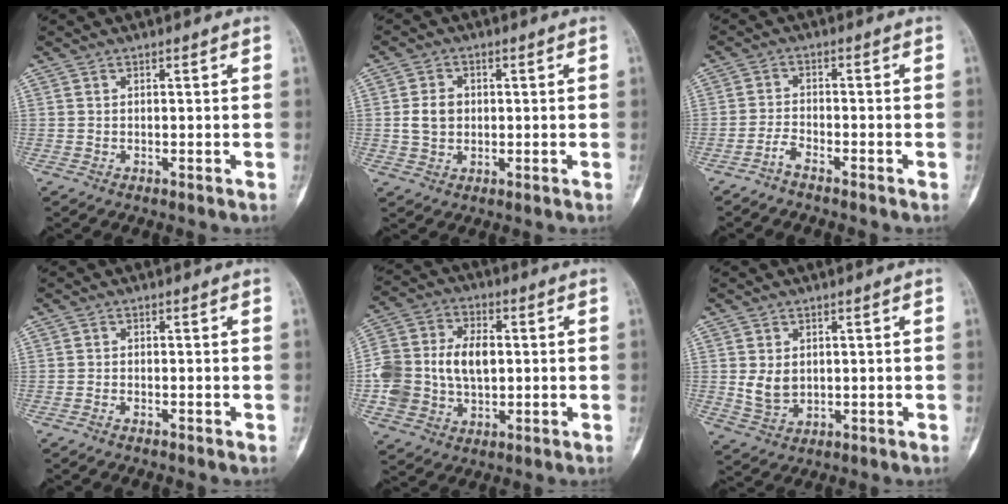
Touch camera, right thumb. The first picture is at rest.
{"total": 4.7, "force": [0.2, 3.8, 2.8], "torque": [-0.043, 0.005, 0.005]}
{"total": 2.6, "force": [-2.2, 0.6, 1.2], "torque": [-0.031, 0.016, -0.046]}
{"total": 0.7, "force": [-0.6, 0.3, 0.2], "torque": [-0.008, 0.004, -0.012]}
{"total": 16.0, "force": [-0.3, 11.3, 11.3], "torque": [-0.216, 0.022, 0.001]}
{"total": 4.6, "force": [0.5, 3.5, 3.0], "torque": [-0.041, -0.009, 0.020]}